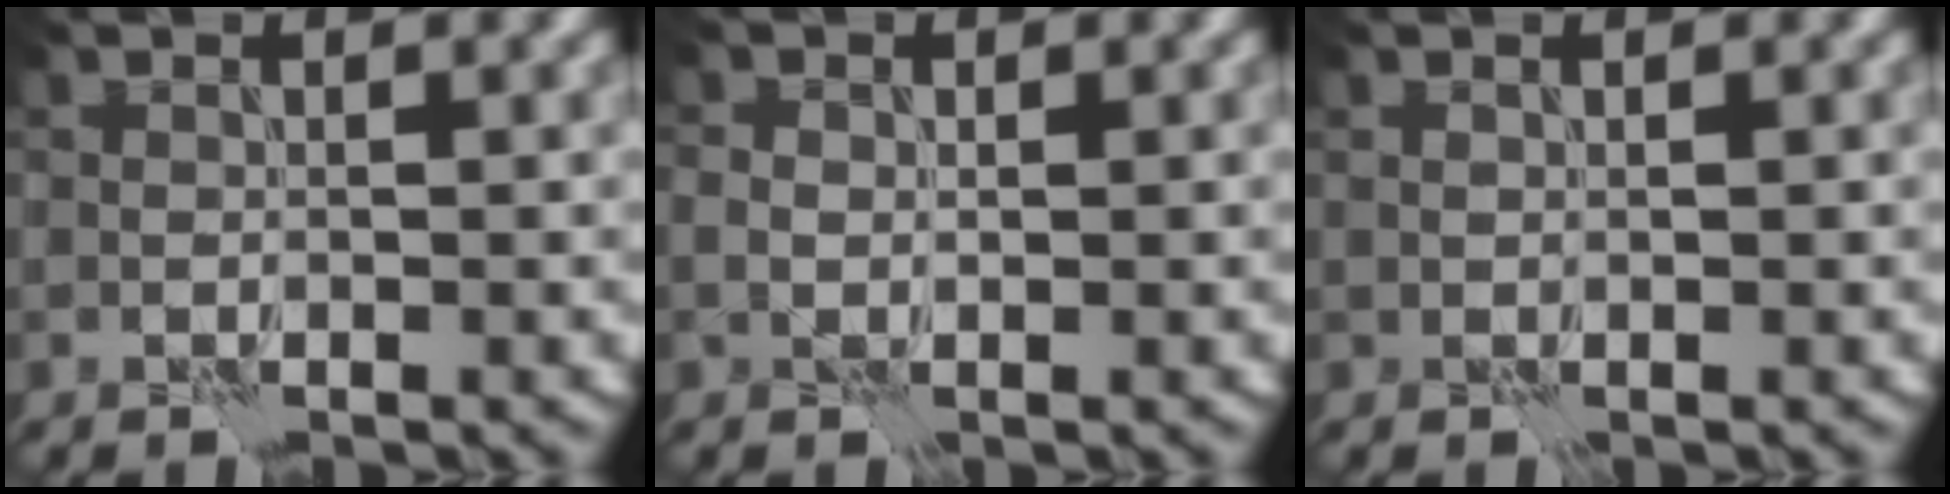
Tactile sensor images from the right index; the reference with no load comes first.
{"total": 1.2, "force": [-0.1, 1.0, 0.5], "torque": [-0.009, 0.003, -0.006]}
{"total": 0.0}